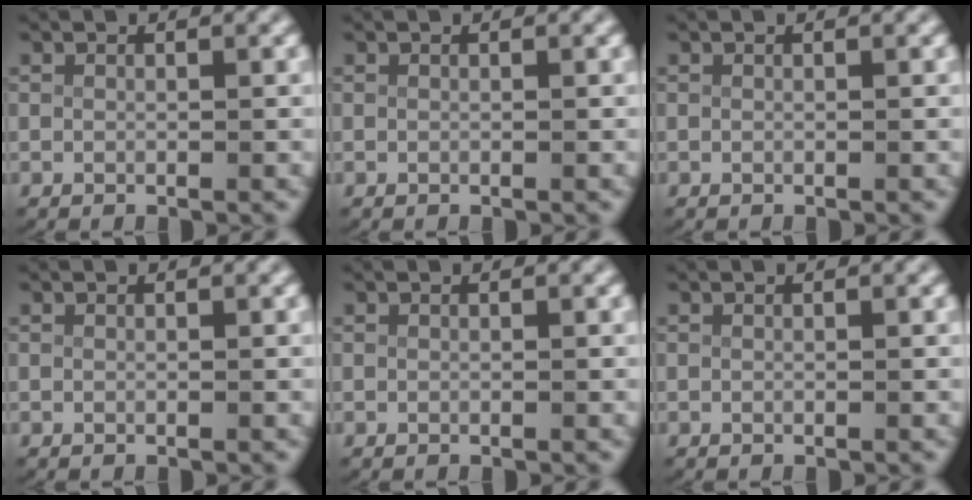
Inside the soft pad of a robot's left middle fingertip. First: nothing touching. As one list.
[{"total": 0.0}, {"total": 0.0}, {"total": 0.0}, {"total": 0.0}, {"total": 0.0}]